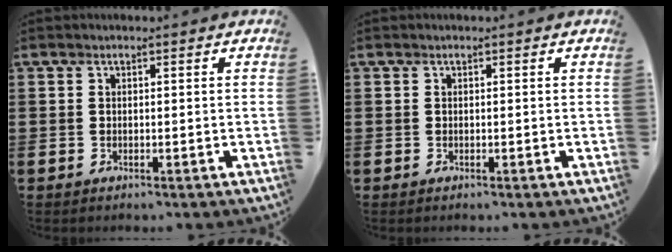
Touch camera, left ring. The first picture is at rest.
{"total": 0.0}